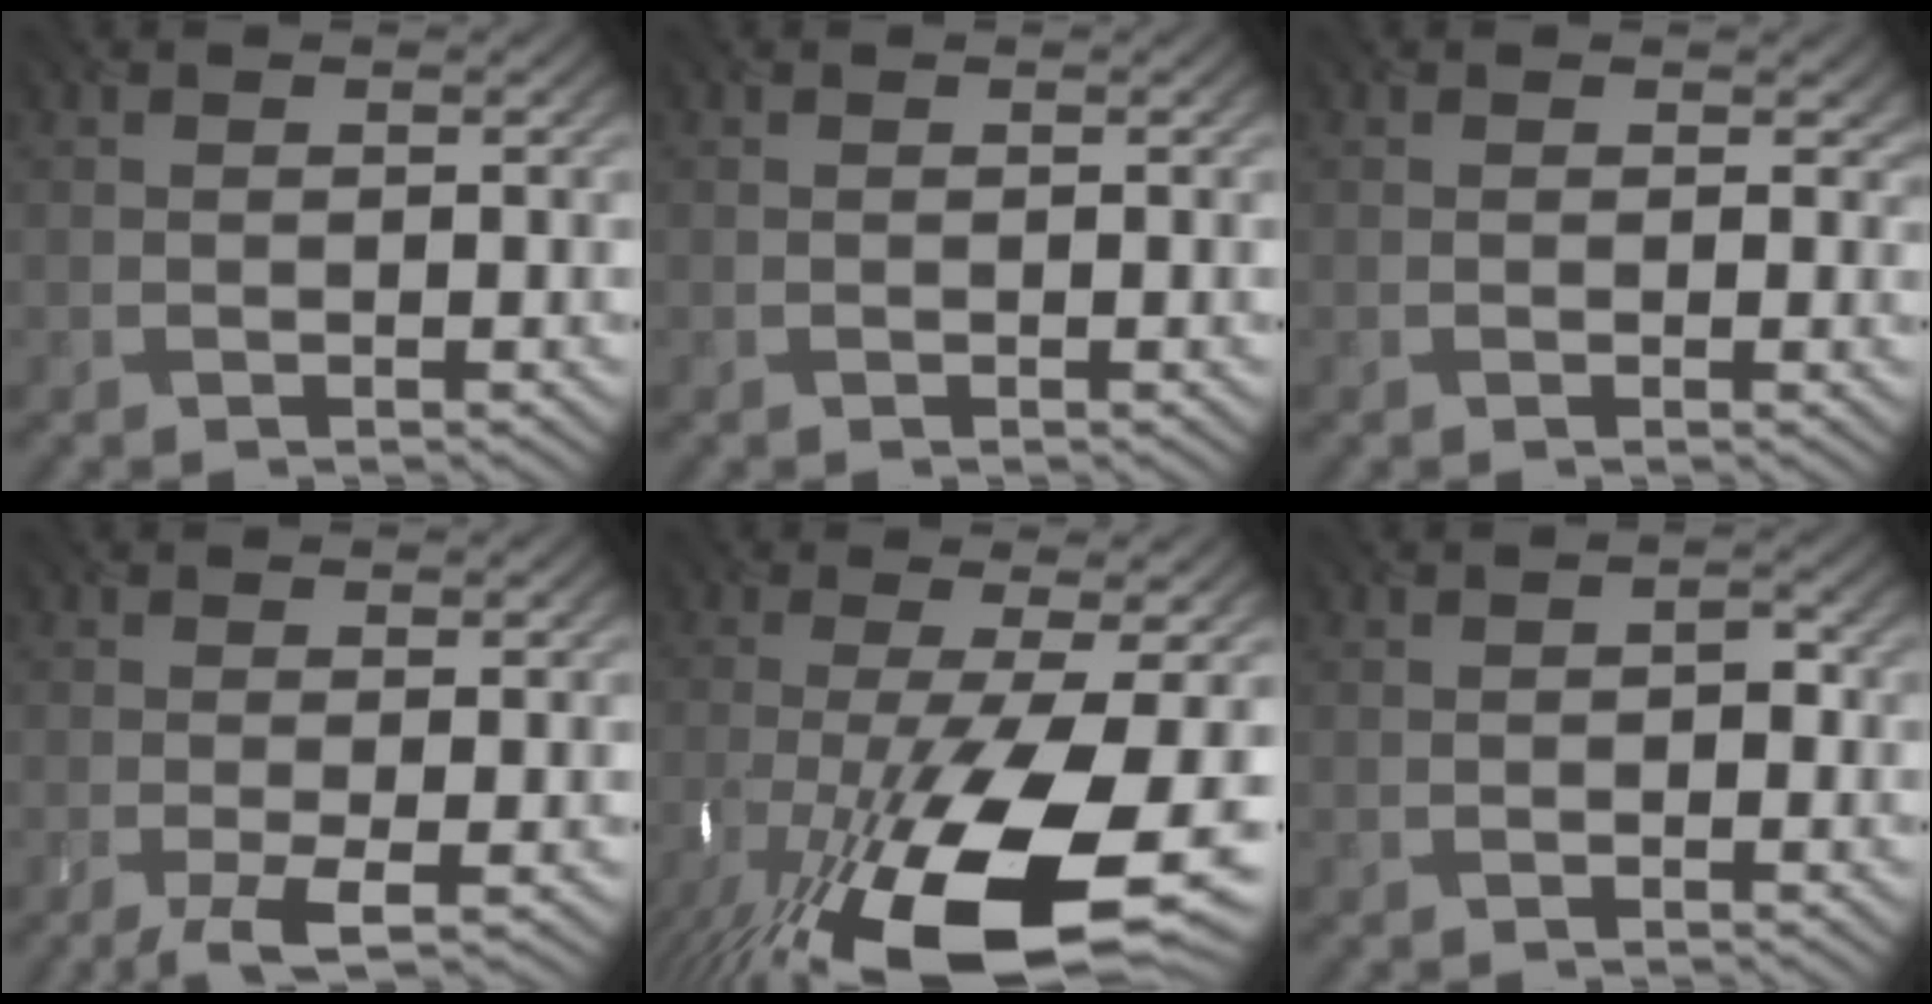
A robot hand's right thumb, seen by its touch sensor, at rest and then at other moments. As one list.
[{"total": 0.0}, {"total": 1.0, "force": [0.2, 1.0, 0.2], "torque": [-0.003, -0.006, 0.005]}, {"total": 3.2, "force": [-1.7, 0.7, 2.6], "torque": [-0.052, -0.003, -0.033]}, {"total": 18.3, "force": [-8.3, 5.2, 15.4], "torque": [-0.290, -0.045, -0.135]}, {"total": 1.1, "force": [-0.6, 0.8, 0.4], "torque": [-0.009, -0.007, -0.007]}]